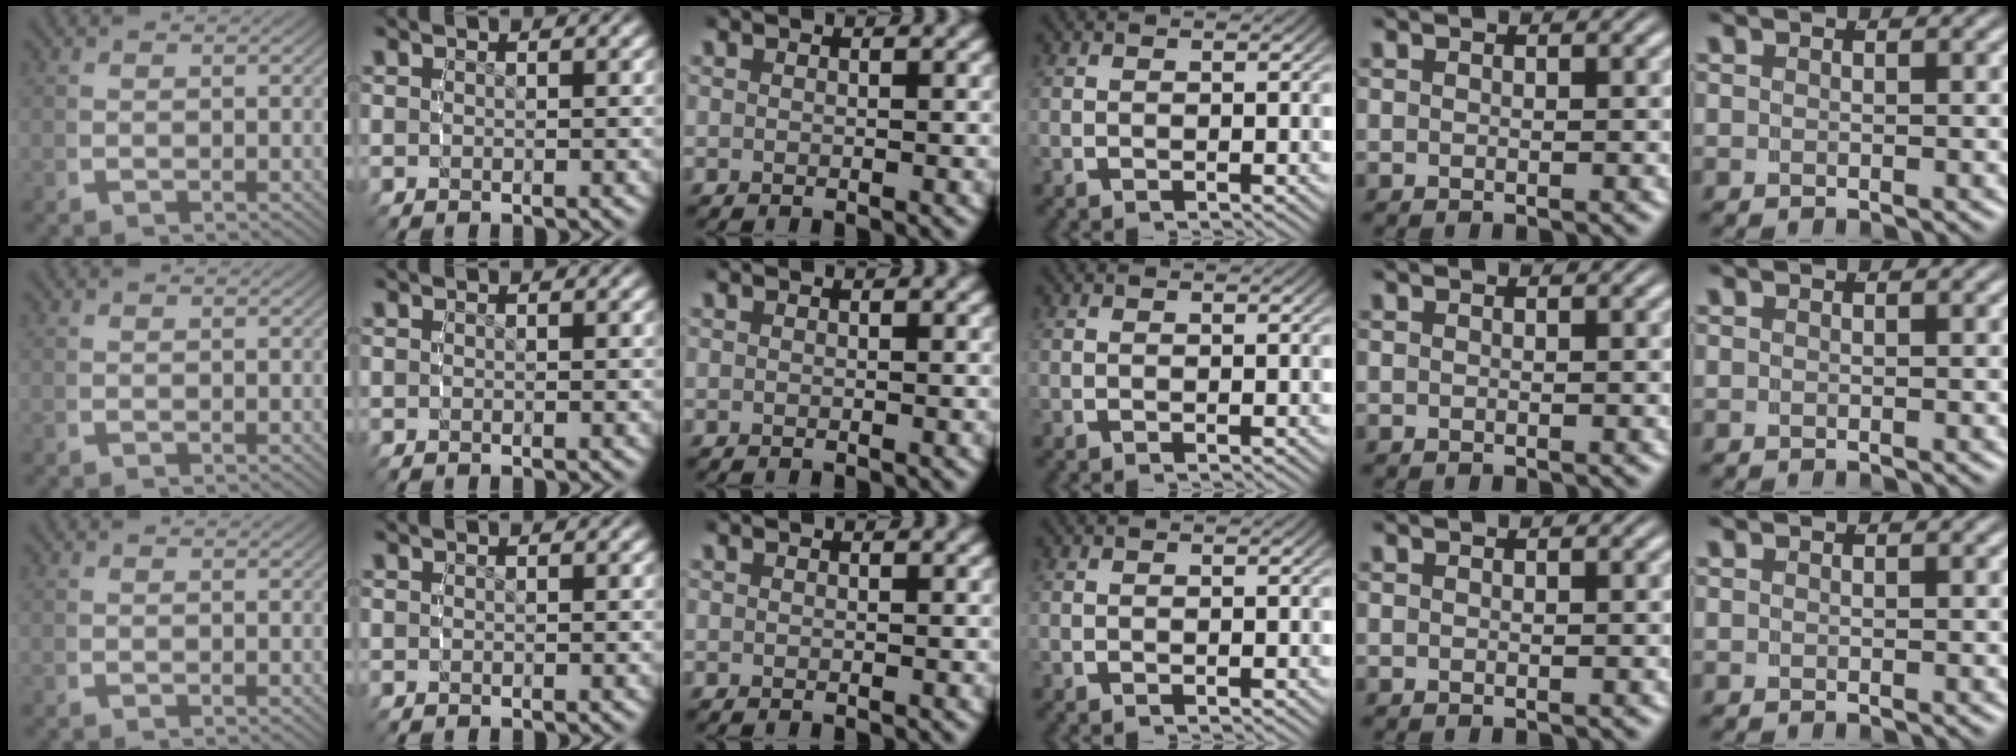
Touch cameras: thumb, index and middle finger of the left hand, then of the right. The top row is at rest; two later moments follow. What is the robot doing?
{"motion": "reach", "object": "jar lid"}